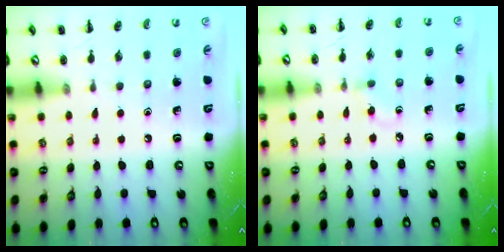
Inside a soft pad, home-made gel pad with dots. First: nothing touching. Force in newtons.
{"total": 3.0, "press": 2.7, "slide": 1.3}